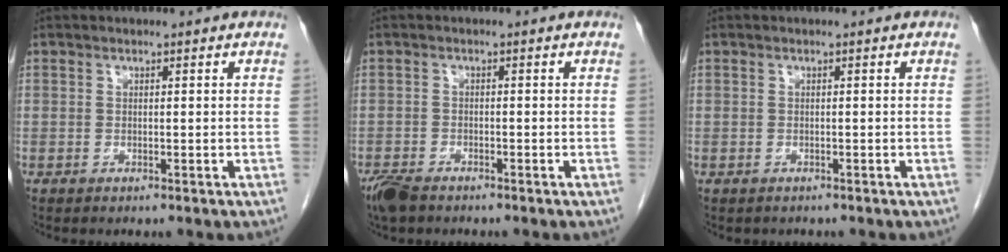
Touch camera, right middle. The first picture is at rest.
{"total": 4.5, "force": [-3.6, 1.6, 2.2], "torque": [-0.045, -0.009, -0.064]}
{"total": 0.8, "force": [-0.7, 0.4, 0.1], "torque": [-0.015, -0.002, -0.010]}